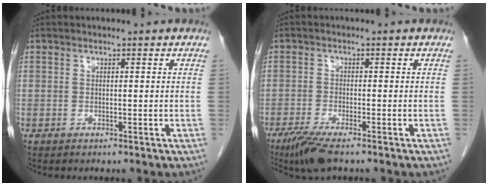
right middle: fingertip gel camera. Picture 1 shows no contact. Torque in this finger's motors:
{"motor_torque": [0.60, -0.41, 0.07, 0.05]}